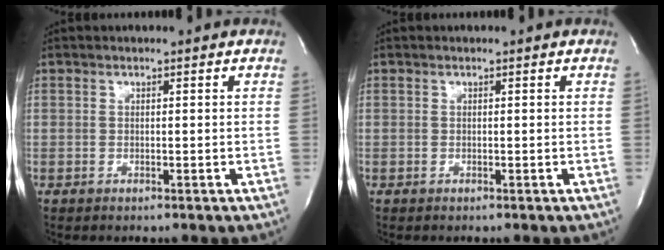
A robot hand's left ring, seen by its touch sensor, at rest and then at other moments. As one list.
[{"total": 0.0}]